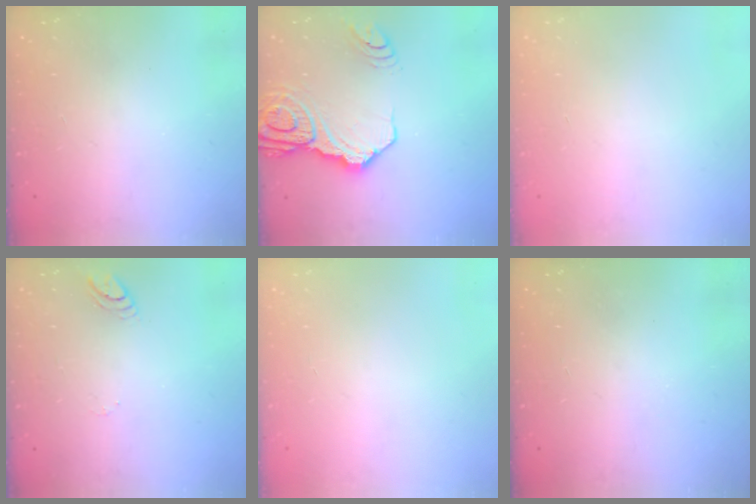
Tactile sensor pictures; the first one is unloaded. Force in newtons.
{"total": 17.5, "press": 17.4, "slide": 2.0}
{"total": 0.0}
{"total": 4.5, "press": 4.5, "slide": 0.5}
{"total": 0.0}
{"total": 0.0}